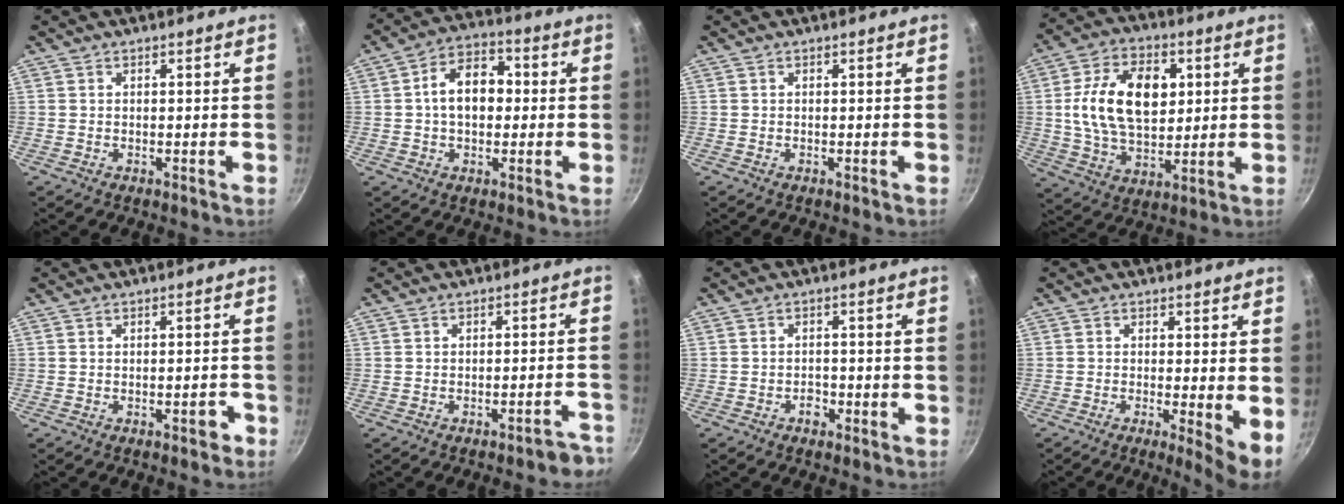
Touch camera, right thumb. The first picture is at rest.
{"total": 10.3, "force": [0.4, 7.1, 7.5], "torque": [-0.088, 0.029, -0.006]}
{"total": 0.0}
{"total": 17.7, "force": [3.1, 11.4, 13.2], "torque": [-0.208, 0.001, 0.051]}
{"total": 2.1, "force": [-1.2, 1.0, 1.3], "torque": [-0.006, 0.020, -0.009]}
{"total": 4.8, "force": [-3.8, 1.3, 2.6], "torque": [-0.009, 0.044, -0.032]}
{"total": 2.0, "force": [-1.2, 1.4, 0.9], "torque": [-0.002, 0.012, -0.015]}
{"total": 5.6, "force": [-0.5, 1.0, 5.5], "torque": [-0.077, -0.016, -0.008]}